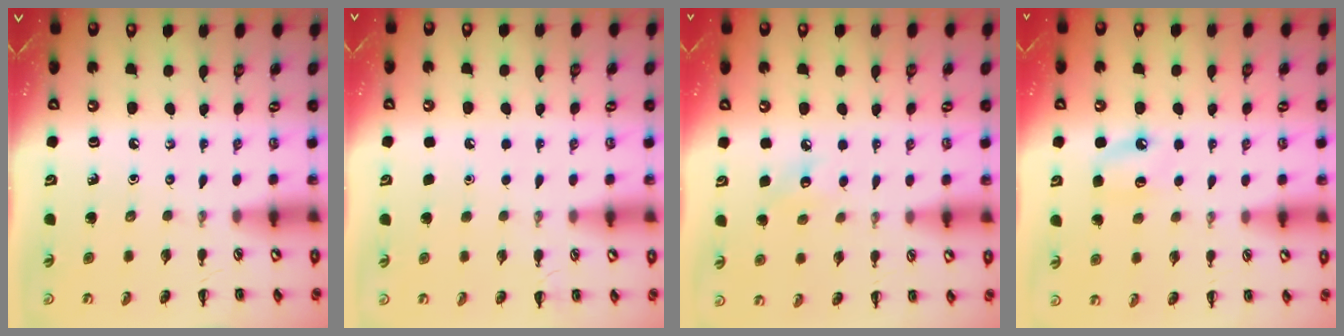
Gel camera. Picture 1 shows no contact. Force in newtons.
{"total": 1.8, "press": 1.8, "slide": 0.1}
{"total": 6.0, "press": 5.8, "slide": 1.7}
{"total": 6.4, "press": 6.2, "slide": 1.8}